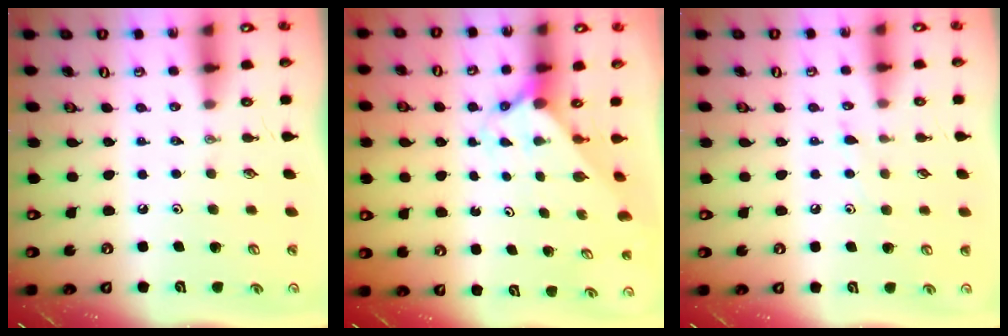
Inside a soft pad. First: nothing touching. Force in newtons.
{"total": 1.7, "press": 1.7, "slide": 0.2}
{"total": 5.7, "press": 5.6, "slide": 0.6}